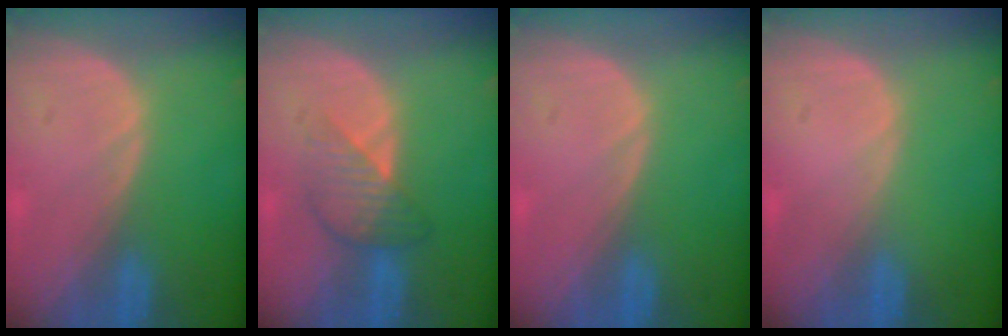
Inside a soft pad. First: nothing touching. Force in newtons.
{"total": 4.3, "press": 4.3, "slide": 0.2}
{"total": 0.0}
{"total": 0.0}